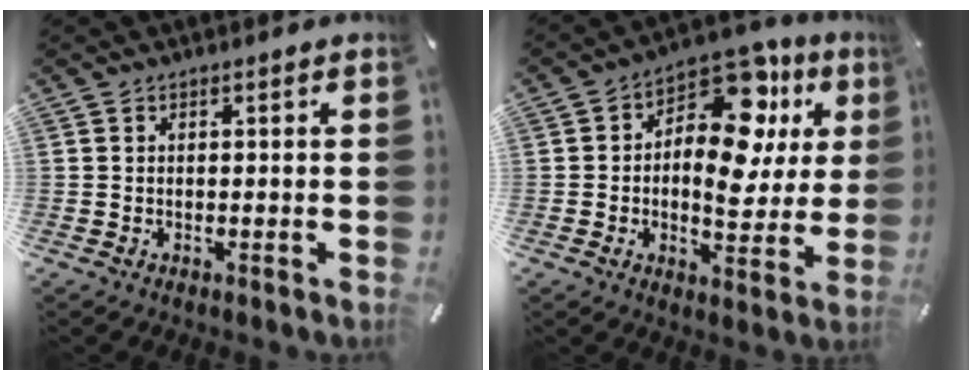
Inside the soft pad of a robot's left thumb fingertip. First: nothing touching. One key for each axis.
{"total": 15.9, "fx": 5.5, "fy": 9.2, "fz": 11.8, "tx": -0.166, "ty": -0.049, "tz": 0.092}